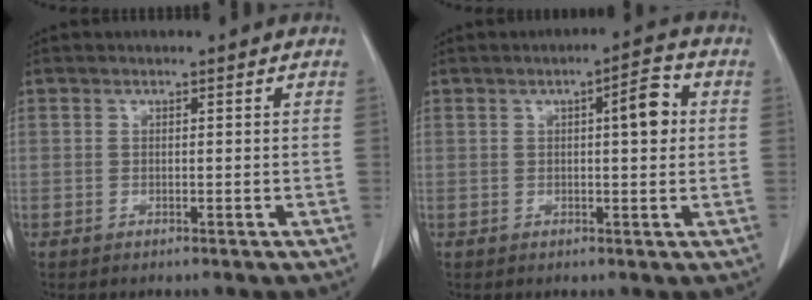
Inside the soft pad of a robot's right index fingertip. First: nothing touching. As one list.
[{"total": 4.9, "force": [0.9, 1.0, 4.7], "torque": [-0.066, 0.010, 0.010]}]